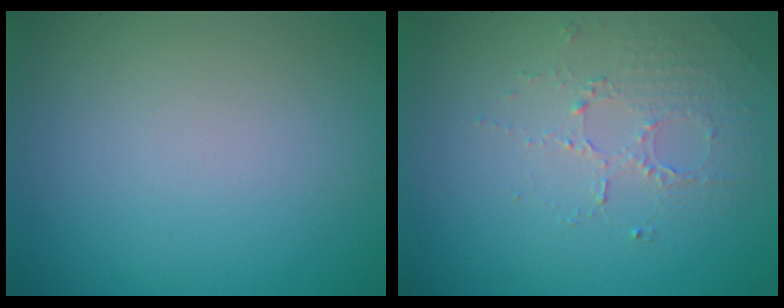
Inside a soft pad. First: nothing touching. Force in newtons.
{"total": 1.7, "press": 1.2, "slide": 1.2}